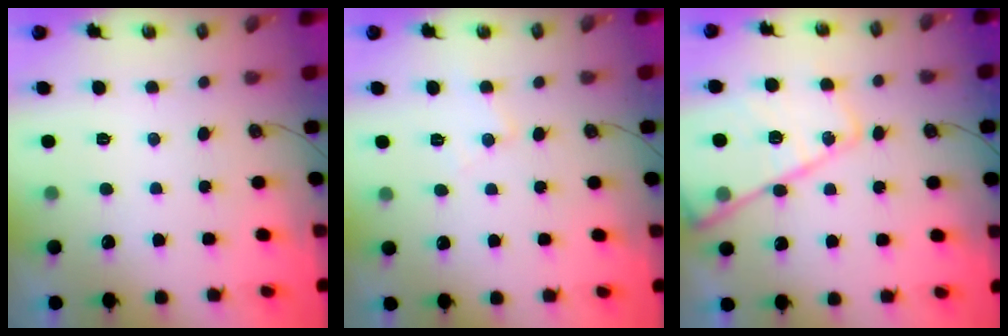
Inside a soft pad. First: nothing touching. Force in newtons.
{"total": 5.6, "press": 5.6, "slide": 0.4}
{"total": 19.4, "press": 19.3, "slide": 1.6}